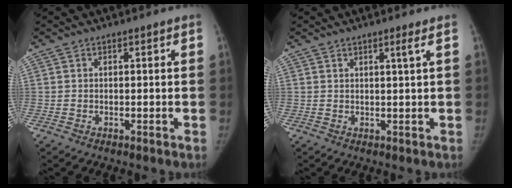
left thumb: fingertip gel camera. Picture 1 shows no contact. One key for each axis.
{"total": 1.5, "fx": 0.8, "fy": -0.5, "fz": 1.1, "tx": -0.026, "ty": -0.010, "tz": 0.017}